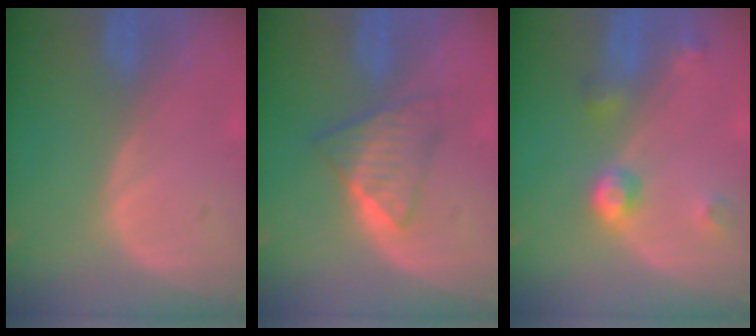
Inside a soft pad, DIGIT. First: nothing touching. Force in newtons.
{"total": 6.0, "press": 5.1, "slide": 3.1}
{"total": 4.6, "press": 4.1, "slide": 2.1}